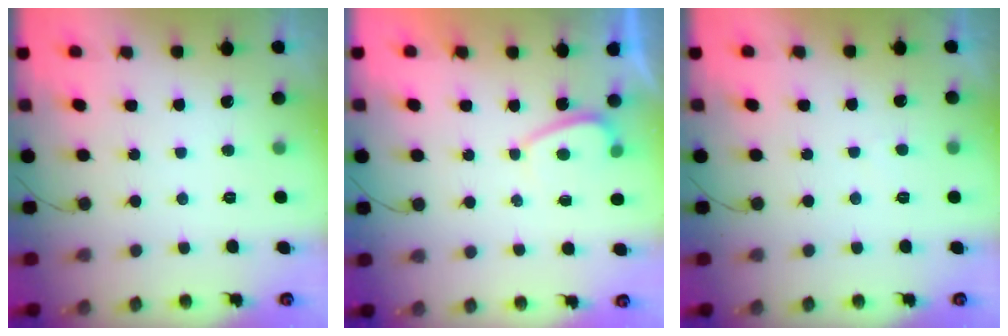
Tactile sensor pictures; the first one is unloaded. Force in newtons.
{"total": 1.8, "press": 1.7, "slide": 0.6}
{"total": 1.3, "press": 1.2, "slide": 0.5}